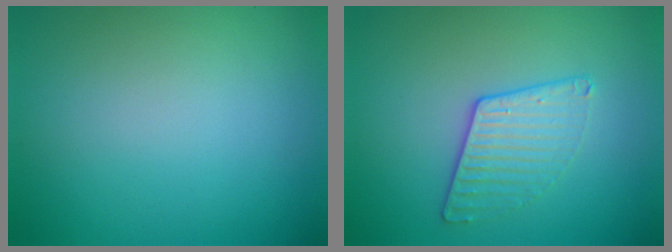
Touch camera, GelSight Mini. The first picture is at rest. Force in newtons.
{"total": 2.3, "press": 1.9, "slide": 1.3}